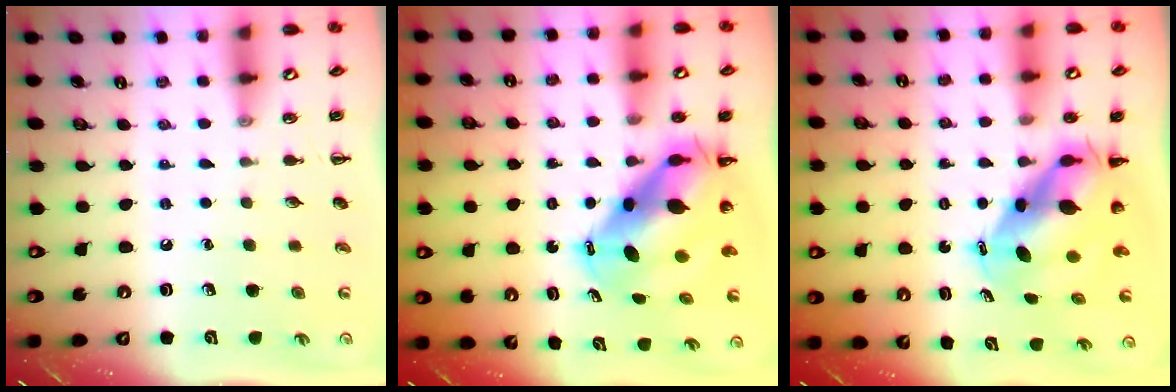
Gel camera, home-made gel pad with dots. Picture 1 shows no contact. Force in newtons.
{"total": 11.1, "press": 10.7, "slide": 3.1}
{"total": 8.7, "press": 8.4, "slide": 2.2}